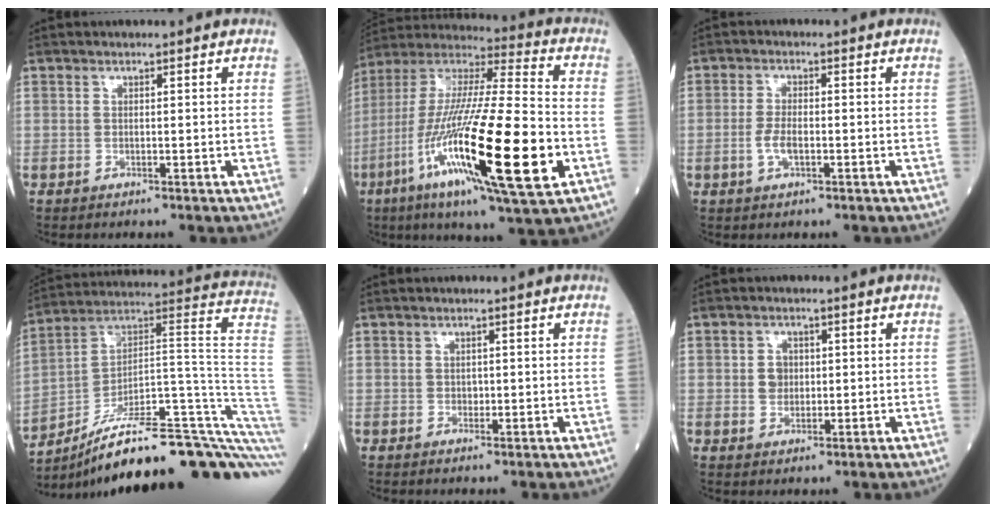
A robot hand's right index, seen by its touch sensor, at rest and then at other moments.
{"total": 29.4, "force": [-8.5, 3.6, 28.0], "torque": [-0.515, -0.052, -0.154]}
{"total": 3.3, "force": [-1.0, 1.2, 2.9], "torque": [-0.062, 0.001, -0.019]}
{"total": 31.6, "force": [-24.5, 1.9, 19.8], "torque": [-0.150, 0.031, -0.351]}
{"total": 0.6, "force": [0.0, 0.5, 0.3], "torque": [-0.003, 0.001, -0.001]}
{"total": 2.5, "force": [0.3, 2.2, 1.2], "torque": [-0.015, 0.004, 0.005]}